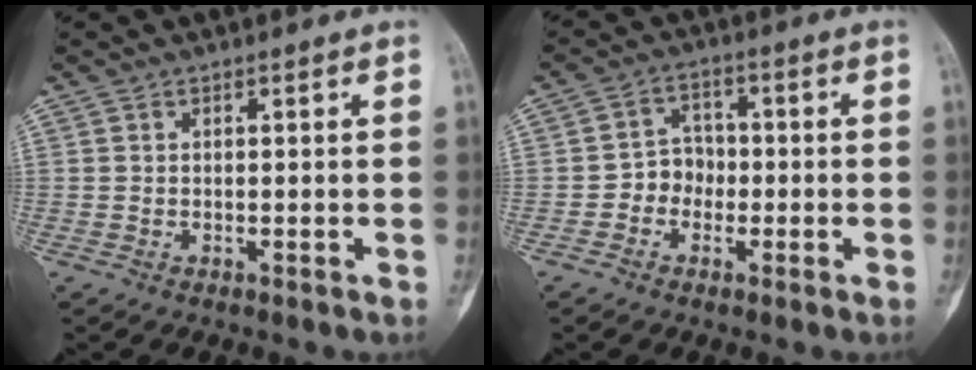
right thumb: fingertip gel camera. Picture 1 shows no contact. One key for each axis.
{"total": 5.0, "fx": -1.4, "fy": 4.4, "fz": 2.0, "tx": -0.004, "ty": 0.020, "tz": -0.036}